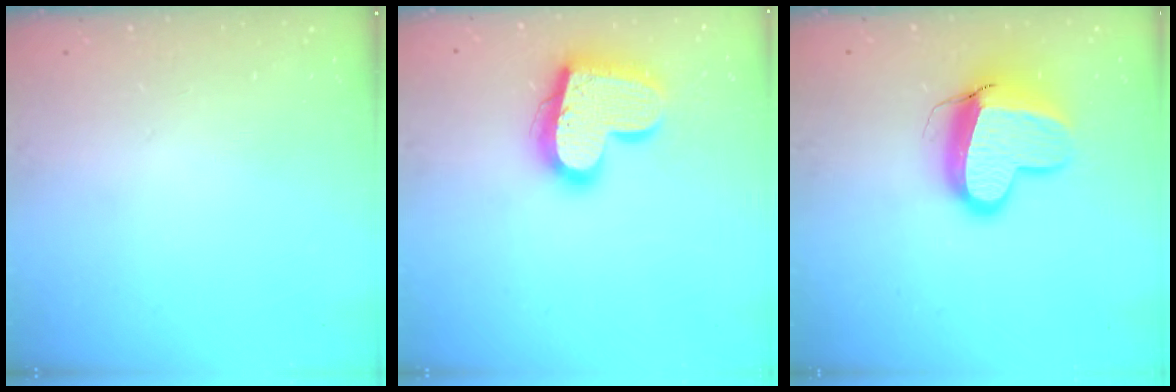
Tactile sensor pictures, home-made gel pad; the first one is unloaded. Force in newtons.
{"total": 19.0, "press": 18.9, "slide": 1.6}
{"total": 12.8, "press": 12.7, "slide": 1.4}